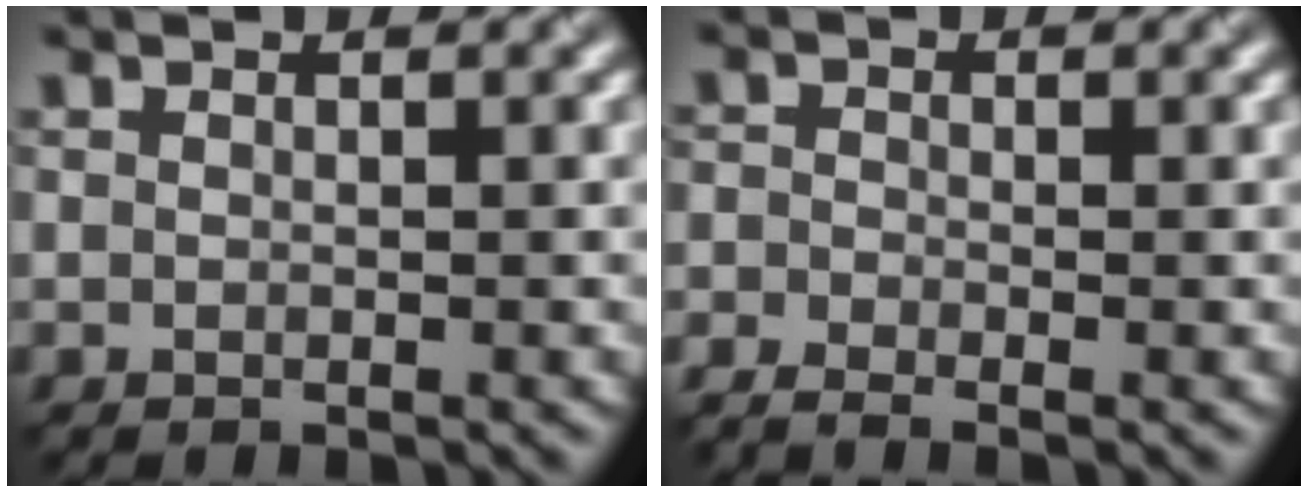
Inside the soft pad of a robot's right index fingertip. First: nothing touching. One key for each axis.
{"total": 3.1, "fx": -2.4, "fy": 0.9, "fz": 1.6, "tx": -0.037, "ty": -0.012, "tz": -0.046}